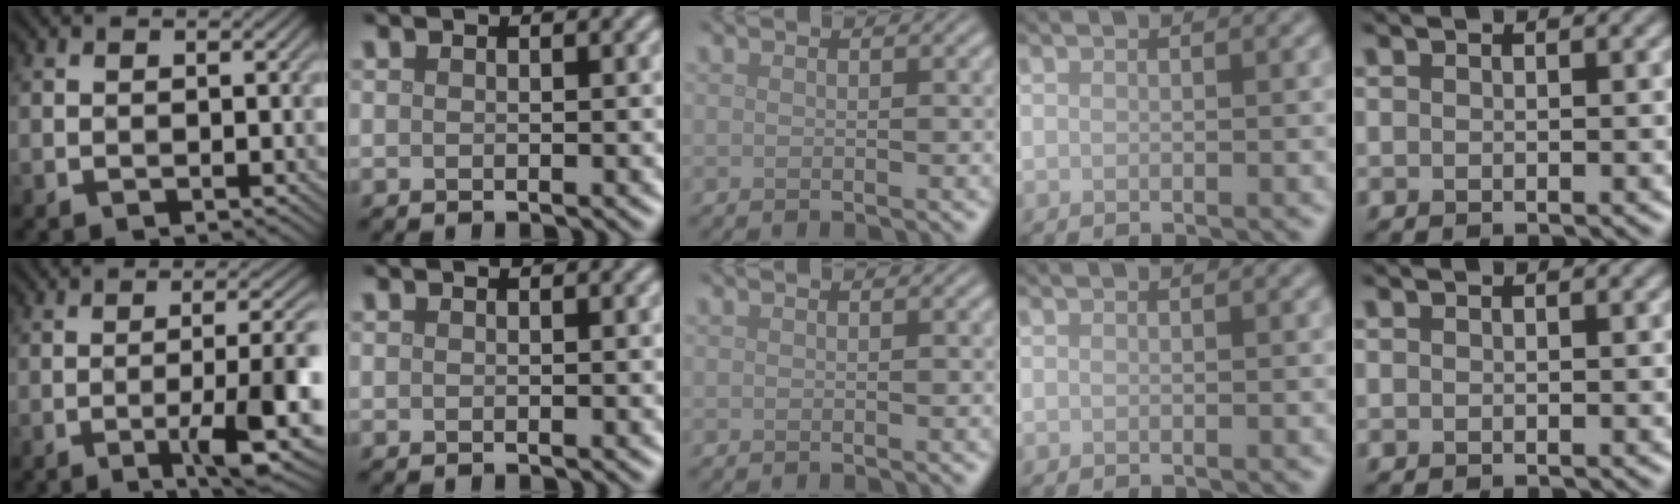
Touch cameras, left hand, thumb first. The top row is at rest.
{"thumb": {"total": 10.5, "force": [-4.2, 1.5, 9.5], "torque": [-0.142, 0.003, -0.060]}}